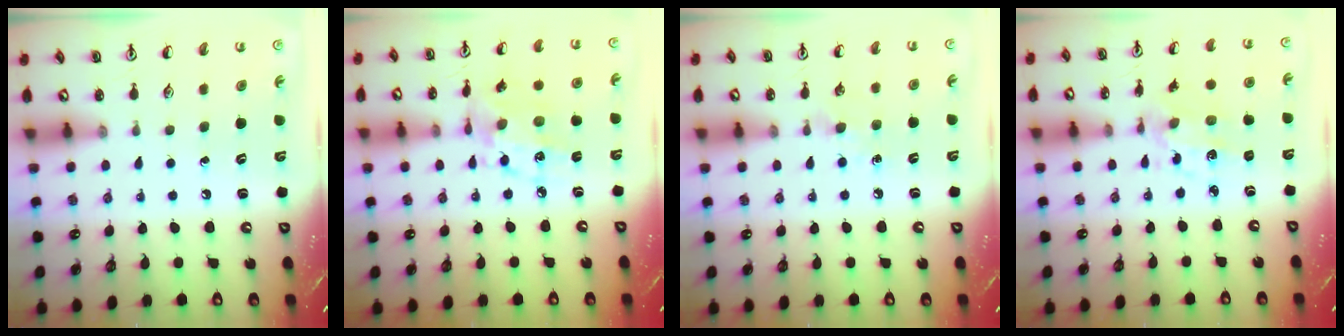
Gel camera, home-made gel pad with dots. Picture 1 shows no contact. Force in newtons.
{"total": 11.0, "press": 11.0, "slide": 0.6}
{"total": 5.5, "press": 5.5, "slide": 0.4}
{"total": 5.5, "press": 5.2, "slide": 1.7}